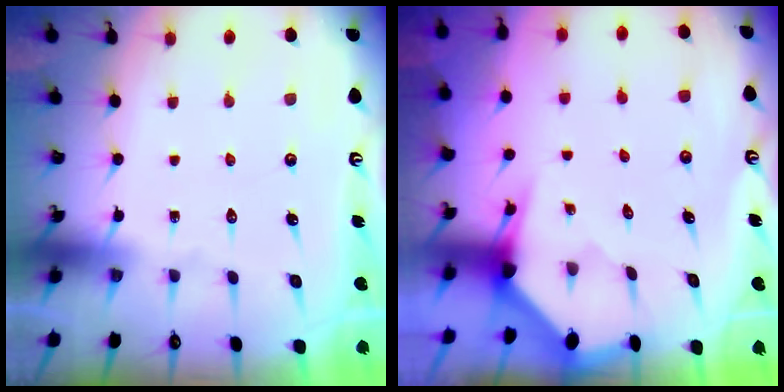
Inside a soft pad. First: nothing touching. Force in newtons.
{"total": 2.7, "press": 2.7, "slide": 0.2}